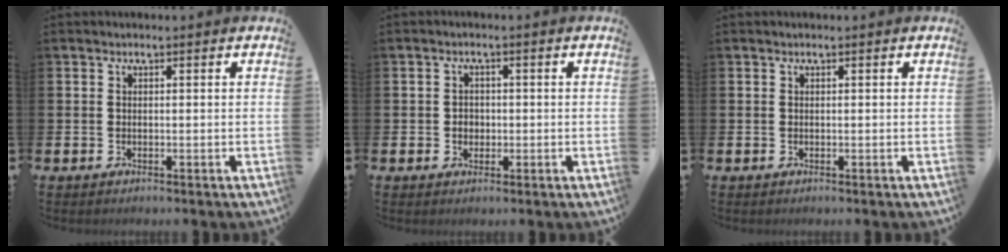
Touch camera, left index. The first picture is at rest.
{"total": 1.9, "force": [0.0, 1.7, 0.7], "torque": [0.005, 0.001, -0.008]}
{"total": 0.0}